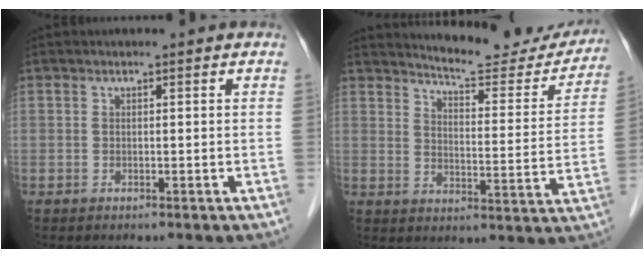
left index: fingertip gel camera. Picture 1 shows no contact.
{"total": 15.3, "force": [14.6, 2.5, 3.6], "torque": [-0.038, -0.054, 0.175]}